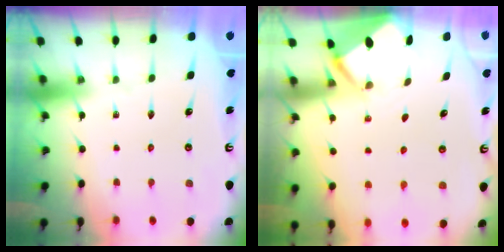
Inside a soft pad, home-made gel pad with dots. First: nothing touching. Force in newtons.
{"total": 2.6, "press": 2.6, "slide": 0.0}